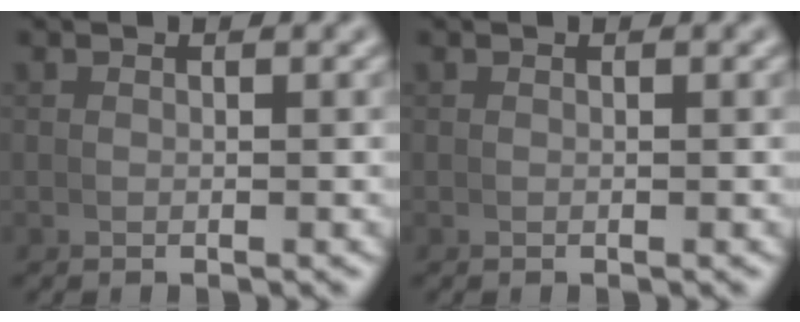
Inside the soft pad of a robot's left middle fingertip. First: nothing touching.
{"total": 0.8, "force": [0.1, -0.7, -0.2], "torque": [0.010, -0.002, 0.006]}